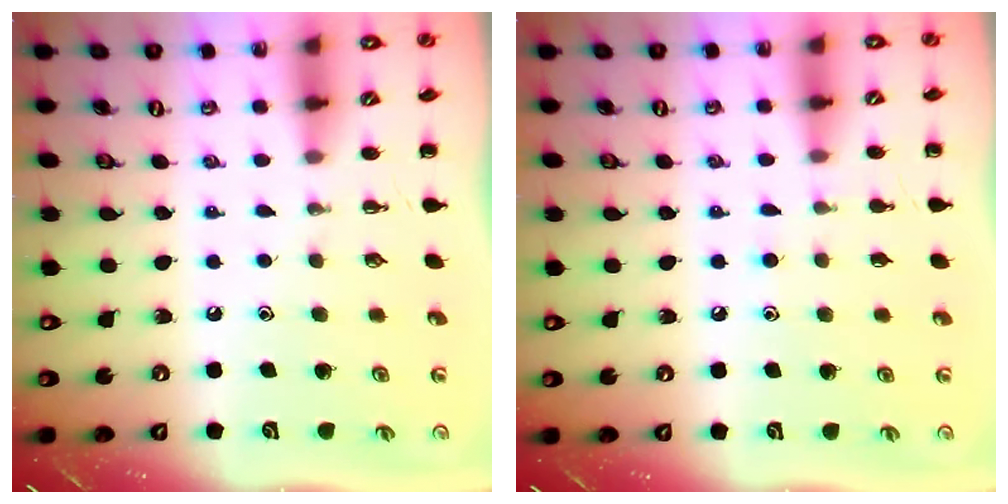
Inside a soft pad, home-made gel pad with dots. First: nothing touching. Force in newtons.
{"total": 5.2, "press": 4.9, "slide": 1.6}